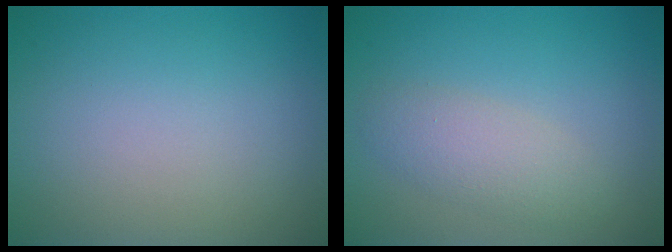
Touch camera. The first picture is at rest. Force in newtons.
{"total": 2.8, "press": 2.8, "slide": 0.1}